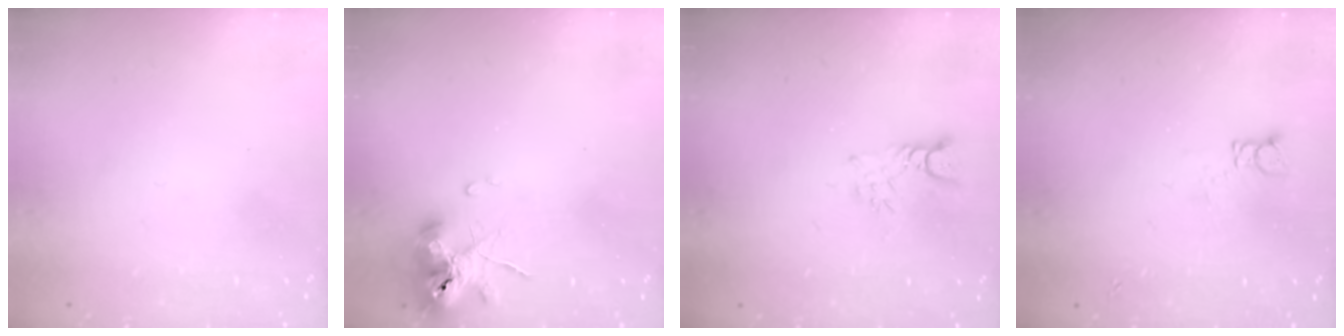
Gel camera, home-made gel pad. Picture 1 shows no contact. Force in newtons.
{"total": 10.1, "press": 10.0, "slide": 1.4}
{"total": 3.5, "press": 3.5, "slide": 0.1}
{"total": 3.4, "press": 3.4, "slide": 0.3}